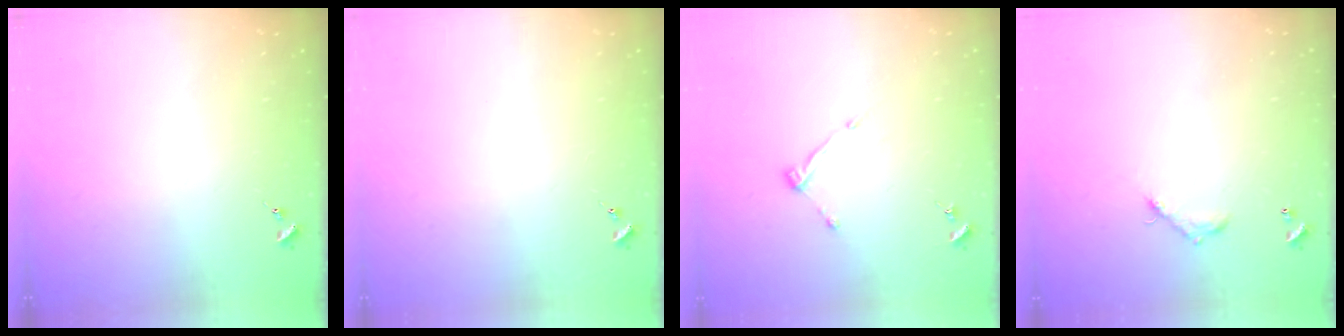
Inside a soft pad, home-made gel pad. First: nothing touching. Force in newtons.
{"total": 0.0}
{"total": 5.5, "press": 5.5, "slide": 0.7}
{"total": 5.8, "press": 5.8, "slide": 0.3}